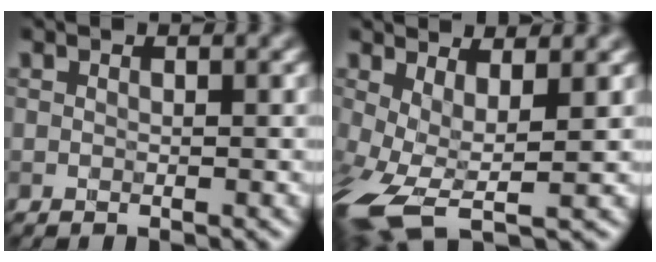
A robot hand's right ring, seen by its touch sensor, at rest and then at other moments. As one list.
[{"total": 6.6, "force": [-1.6, 2.5, 5.9], "torque": [-0.125, -0.014, -0.031]}]